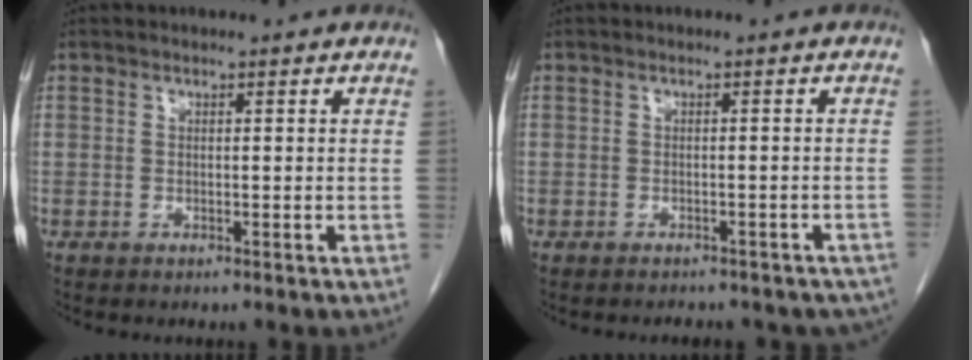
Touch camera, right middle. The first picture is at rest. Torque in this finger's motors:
{"motor_torque": [1.08, -1.05, 0.11, 0.03]}